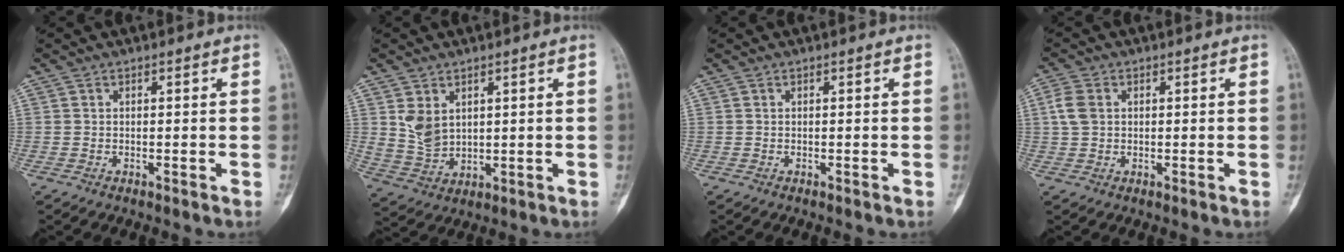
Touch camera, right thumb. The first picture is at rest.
{"total": 6.4, "force": [2.1, 4.6, 3.9], "torque": [-0.062, -0.015, 0.058]}
{"total": 0.0}
{"total": 3.8, "force": [0.7, 2.8, 2.4], "torque": [-0.057, 0.007, 0.012]}